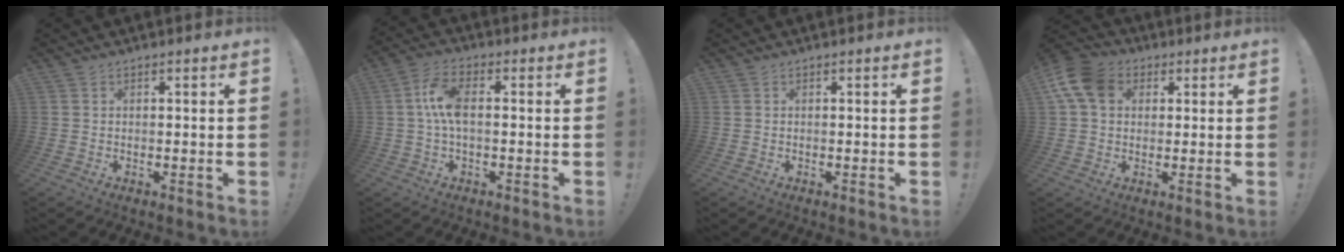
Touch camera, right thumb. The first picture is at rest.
{"total": 8.4, "force": [0.4, 3.8, 7.4], "torque": [-0.158, 0.007, 0.010]}
{"total": 0.0}
{"total": 11.5, "force": [3.5, 8.5, 6.9], "torque": [-0.129, 0.000, 0.071]}